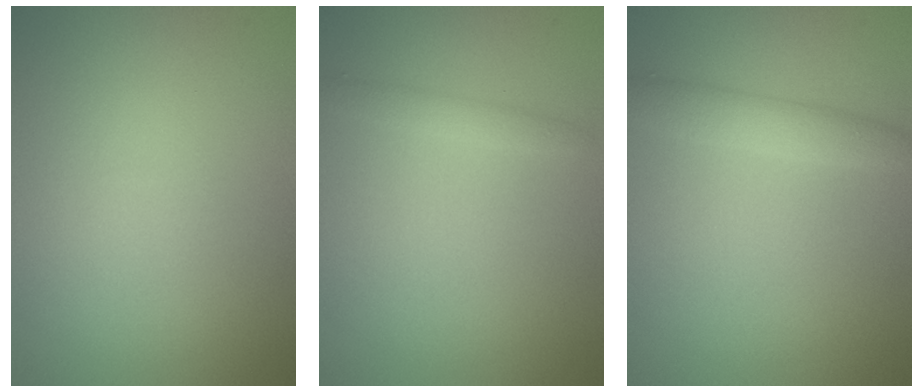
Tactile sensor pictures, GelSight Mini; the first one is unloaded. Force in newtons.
{"total": 1.1, "press": 1.1, "slide": 0.0}
{"total": 2.3, "press": 2.3, "slide": 0.0}